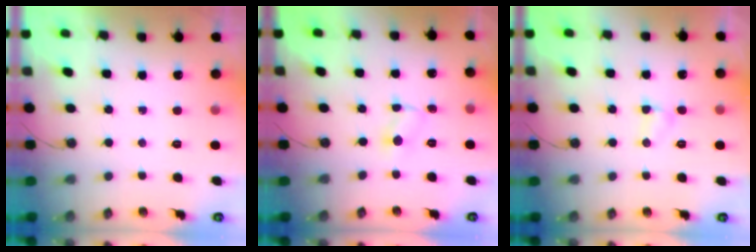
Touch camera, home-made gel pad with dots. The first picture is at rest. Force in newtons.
{"total": 1.8, "press": 1.8, "slide": 0.2}
{"total": 2.5, "press": 2.5, "slide": 0.5}